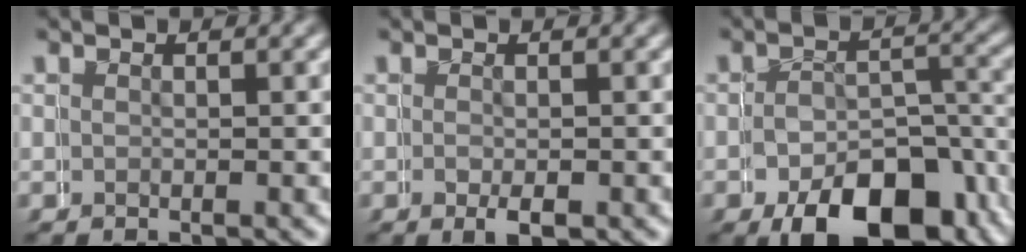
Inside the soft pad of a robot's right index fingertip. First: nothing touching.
{"total": 1.9, "force": [-0.6, 0.6, 1.7], "torque": [-0.021, -0.002, -0.008]}
{"total": 9.0, "force": [-5.0, 5.3, 5.4], "torque": [-0.069, -0.018, -0.073]}